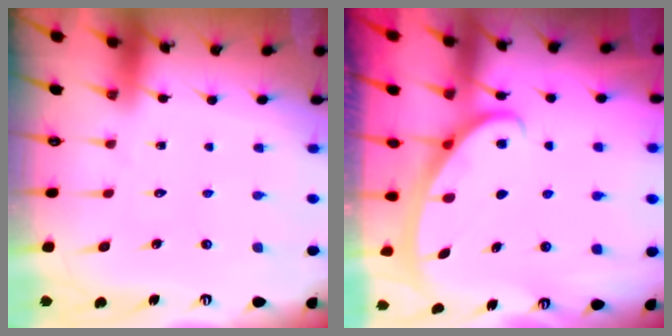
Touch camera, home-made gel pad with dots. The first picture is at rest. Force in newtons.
{"total": 2.6, "press": 2.6, "slide": 0.4}